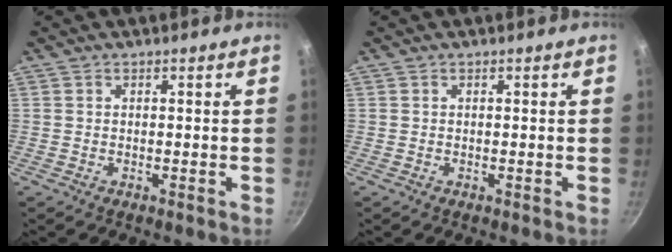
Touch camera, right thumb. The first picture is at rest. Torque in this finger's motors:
{"motor_torque": [-0.12, 0.11, 0.00, 0.00, 0.03]}